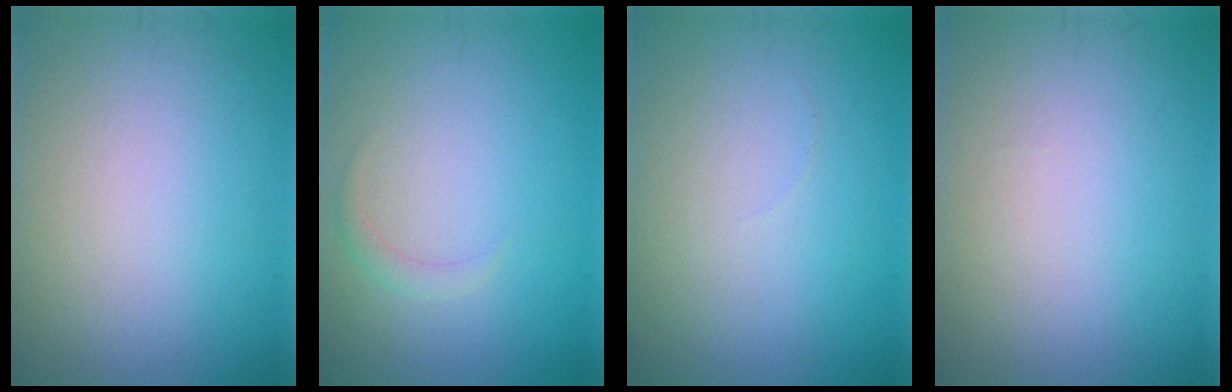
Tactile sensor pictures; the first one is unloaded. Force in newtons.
{"total": 1.0, "press": 1.0, "slide": 0.1}
{"total": 0.0}
{"total": 0.0}